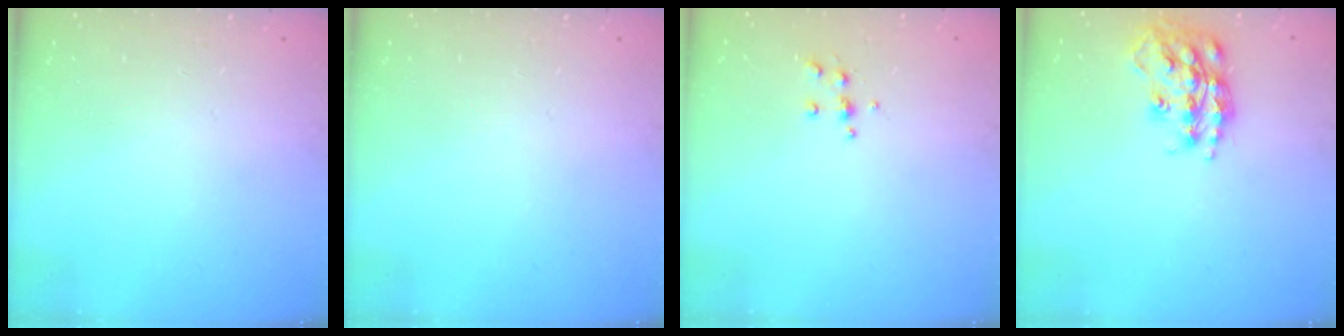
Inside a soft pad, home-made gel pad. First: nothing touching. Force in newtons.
{"total": 0.0}
{"total": 5.2, "press": 5.0, "slide": 1.1}
{"total": 17.5, "press": 17.4, "slide": 1.1}